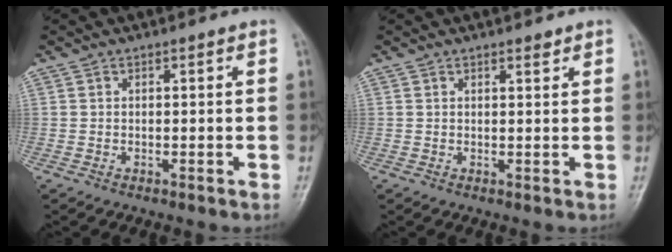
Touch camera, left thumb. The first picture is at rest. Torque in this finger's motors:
{"motor_torque": [-0.07, -0.05, -0.21, -0.21, 0.05]}